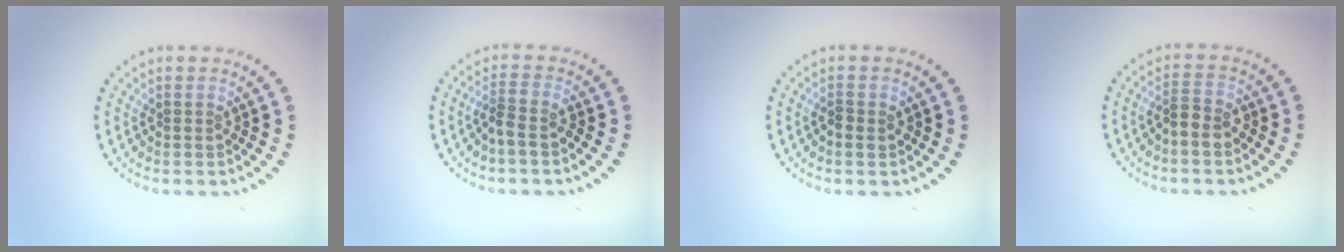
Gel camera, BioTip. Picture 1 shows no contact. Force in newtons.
{"total": 1.9, "press": 1.4, "slide": 1.2}
{"total": 1.1, "press": 1.1, "slide": 0.1}
{"total": 2.1, "press": 2.0, "slide": 0.8}